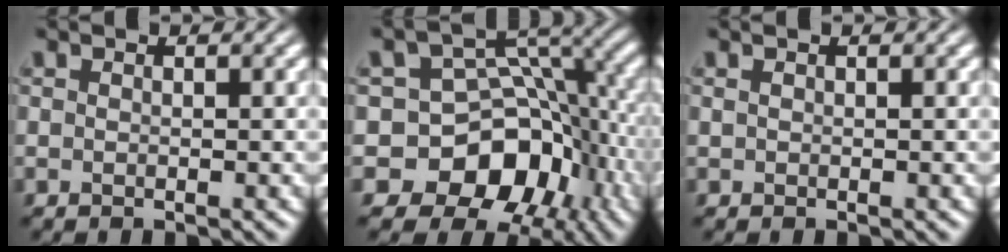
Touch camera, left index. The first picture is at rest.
{"total": 11.6, "force": [-5.0, 9.3, 4.7], "torque": [-0.072, 0.023, -0.106]}
{"total": 0.0}